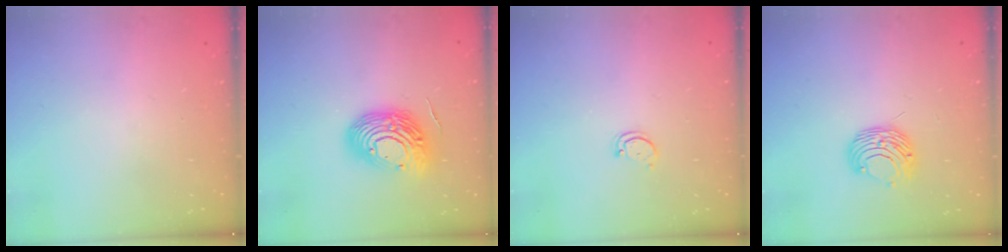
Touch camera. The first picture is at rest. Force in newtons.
{"total": 15.7, "press": 15.7, "slide": 1.1}
{"total": 2.6, "press": 2.5, "slide": 0.4}
{"total": 8.5, "press": 8.5, "slide": 0.6}